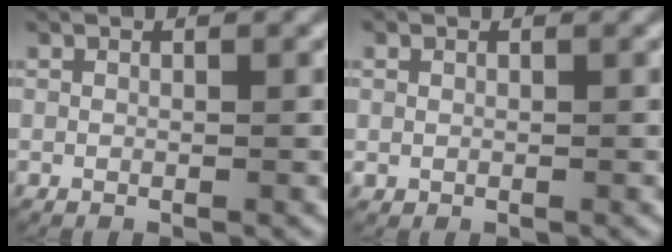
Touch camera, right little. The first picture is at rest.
{"total": 1.0, "force": [0.1, 1.0, 0.3], "torque": [-0.008, -0.005, 0.007]}